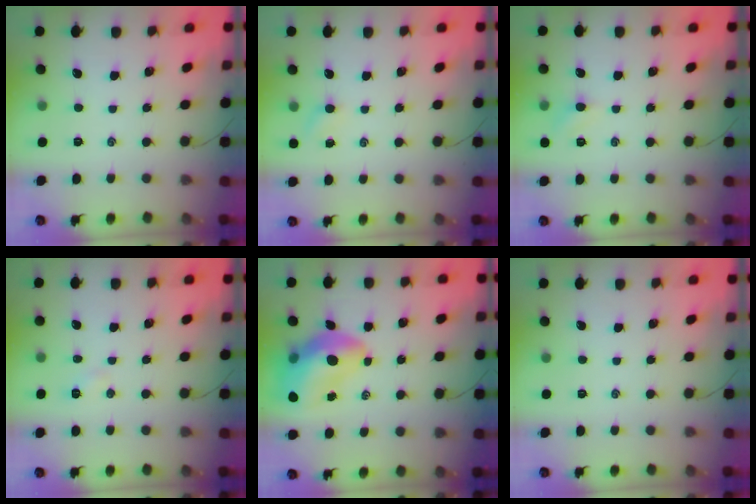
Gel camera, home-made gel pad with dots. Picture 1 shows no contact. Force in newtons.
{"total": 2.8, "press": 2.7, "slide": 0.8}
{"total": 4.9, "press": 4.7, "slide": 1.3}
{"total": 2.4, "press": 2.3, "slide": 0.8}
{"total": 15.4, "press": 14.8, "slide": 4.2}
{"total": 0.0}